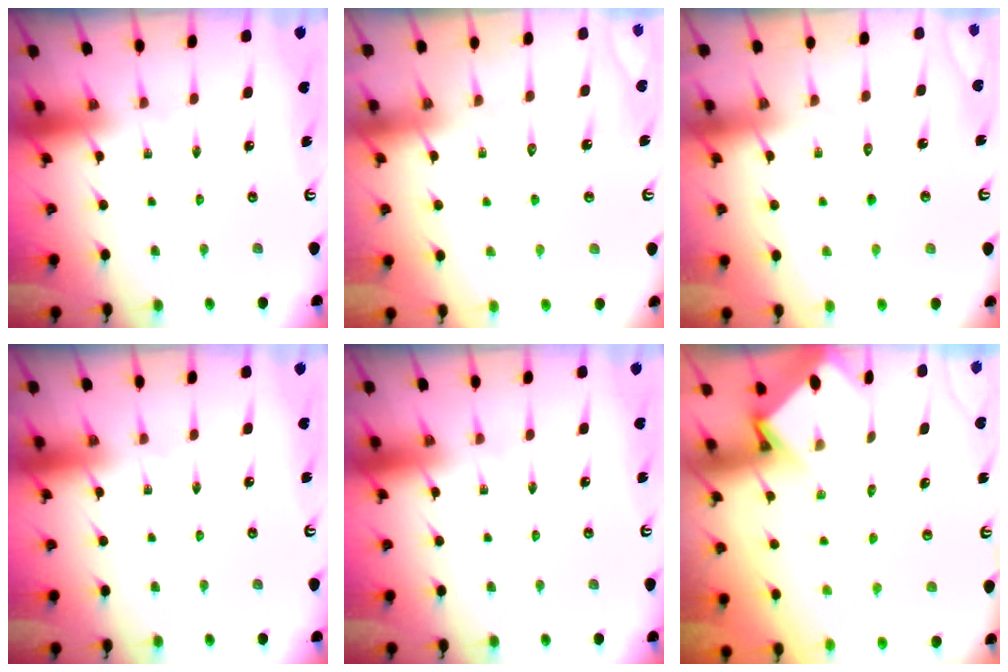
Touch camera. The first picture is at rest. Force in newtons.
{"total": 7.3, "press": 7.2, "slide": 0.8}
{"total": 5.9, "press": 5.8, "slide": 0.5}
{"total": 0.0}
{"total": 0.0}
{"total": 3.4, "press": 3.4, "slide": 0.3}